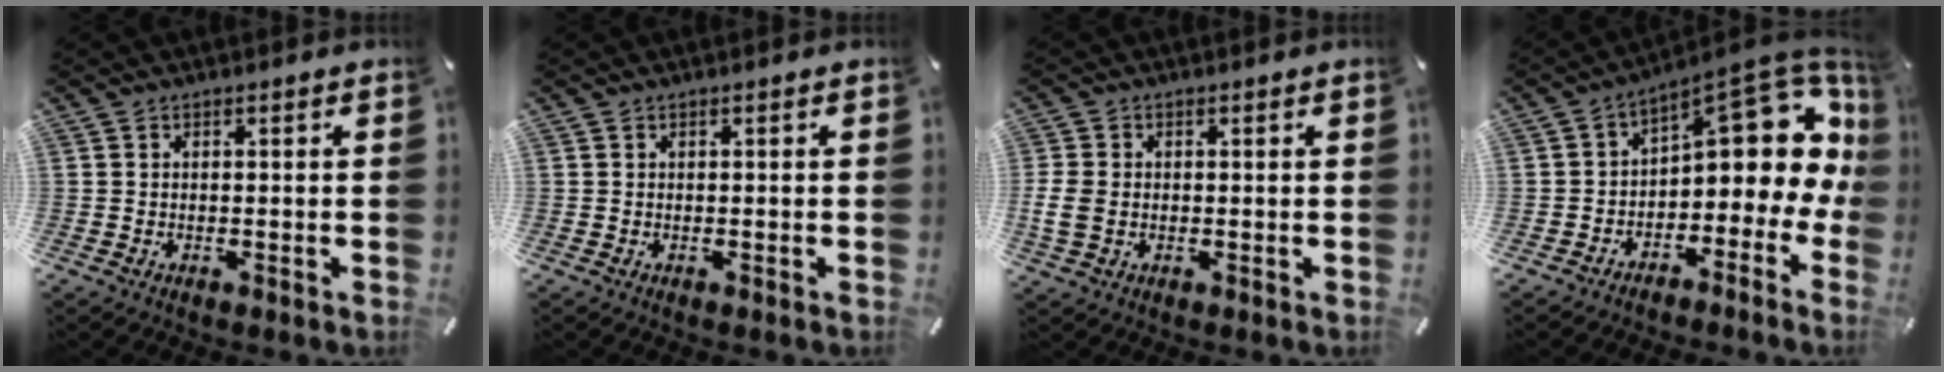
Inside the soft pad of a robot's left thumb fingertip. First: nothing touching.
{"total": 0.0}
{"total": 4.8, "force": [-0.1, 3.7, 3.1], "torque": [-0.068, 0.005, -0.001]}
{"total": 12.7, "force": [6.1, 6.5, 9.0], "torque": [-0.107, -0.059, 0.098]}